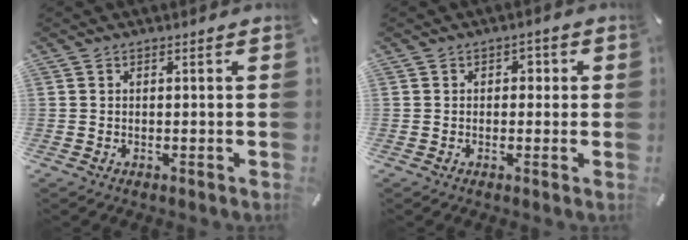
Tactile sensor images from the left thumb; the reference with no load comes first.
{"total": 1.9, "force": [-0.2, 1.5, 1.0], "torque": [-0.015, 0.007, -0.010]}